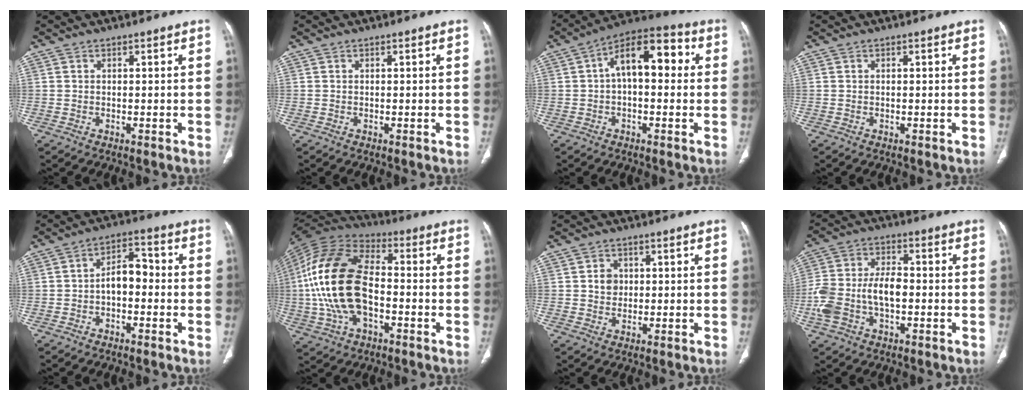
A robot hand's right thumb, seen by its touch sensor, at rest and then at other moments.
{"total": 0.0}
{"total": 12.5, "force": [1.7, 6.5, 10.5], "torque": [-0.139, 0.040, 0.015]}
{"total": 0.0}
{"total": 6.4, "force": [-1.2, 3.8, 5.0], "torque": [-0.067, 0.032, -0.029]}
{"total": 20.3, "force": [-2.2, 11.7, 16.5], "torque": [-0.335, 0.024, -0.044]}
{"total": 3.1, "force": [0.4, 2.7, 1.4], "torque": [-0.003, 0.002, 0.006]}
{"total": 8.5, "force": [-1.7, 5.3, 6.4], "torque": [-0.136, 0.024, -0.032]}